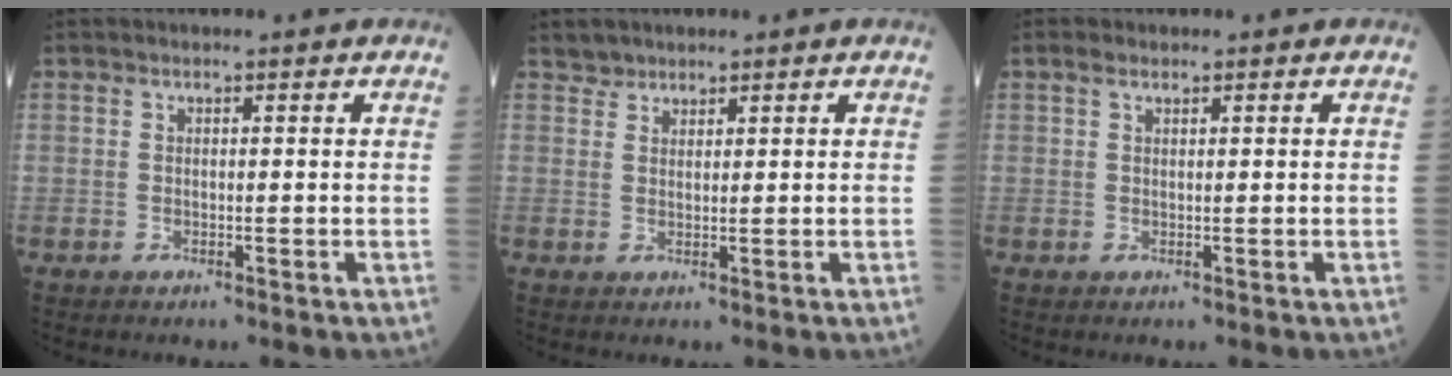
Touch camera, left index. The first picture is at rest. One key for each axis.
{"total": 1.6, "fx": 1.4, "fy": 0.7, "fz": -0.3, "tx": 0.006, "ty": 0.006, "tz": 0.026}
{"total": 1.1, "fx": 0.8, "fy": 0.4, "fz": 0.6, "tx": -0.014, "ty": 0.010, "tz": 0.016}